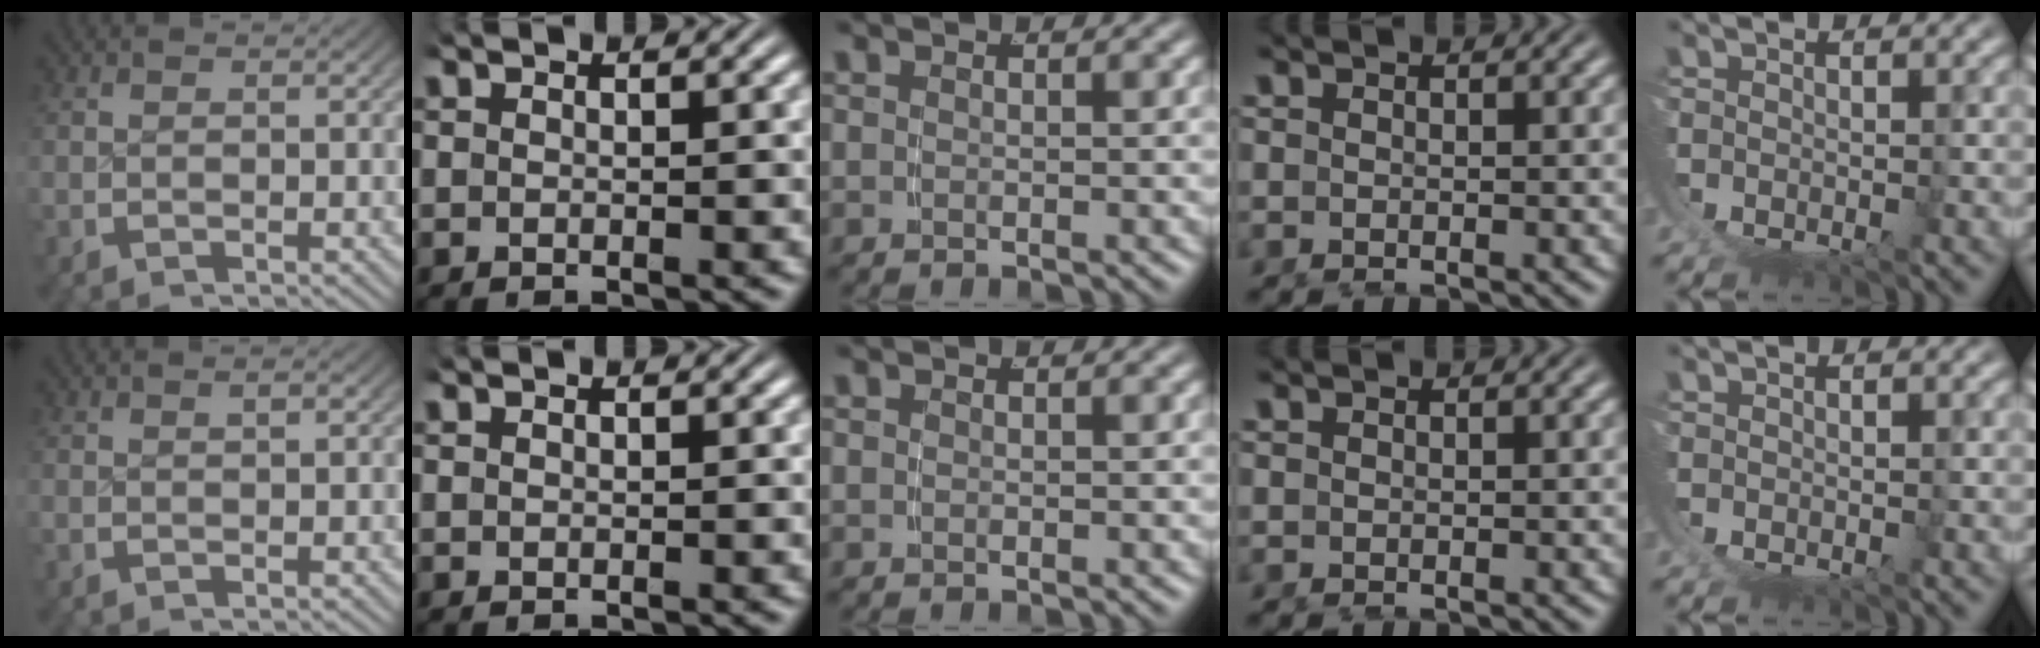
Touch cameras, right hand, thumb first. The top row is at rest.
{"thumb": {"total": 0.6, "force": [0.2, 0.3, 0.5], "torque": [-0.006, 0.000, 0.004]}}